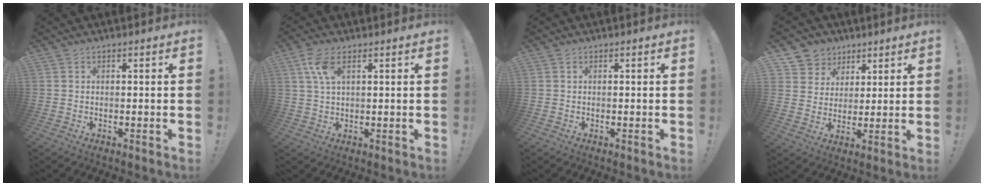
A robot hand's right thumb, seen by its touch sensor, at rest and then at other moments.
{"total": 5.8, "force": [2.5, 2.6, 4.6], "torque": [-0.092, 0.002, 0.048]}
{"total": 0.0}
{"total": 7.7, "force": [3.7, 6.7, 0.7], "torque": [-0.016, -0.029, 0.079]}